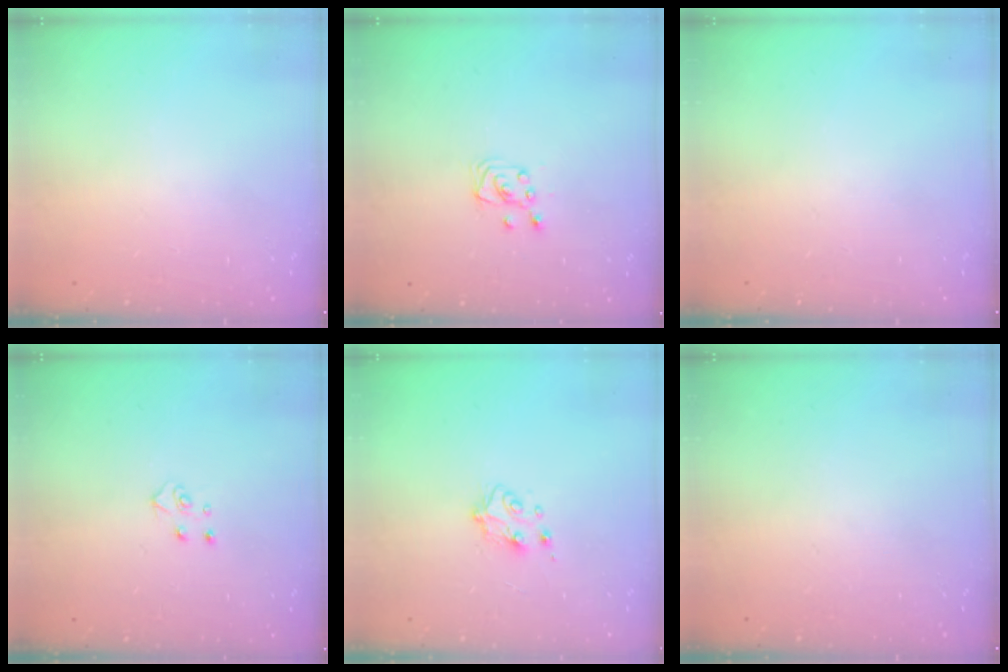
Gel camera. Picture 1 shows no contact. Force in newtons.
{"total": 4.3, "press": 4.3, "slide": 0.3}
{"total": 0.0}
{"total": 3.9, "press": 3.9, "slide": 0.4}
{"total": 4.8, "press": 4.8, "slide": 0.4}
{"total": 0.0}